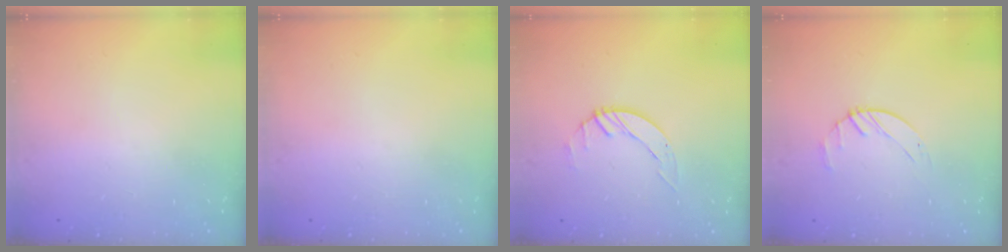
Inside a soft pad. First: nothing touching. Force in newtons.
{"total": 0.0}
{"total": 2.6, "press": 2.6, "slide": 0.3}
{"total": 1.9, "press": 1.9, "slide": 0.3}